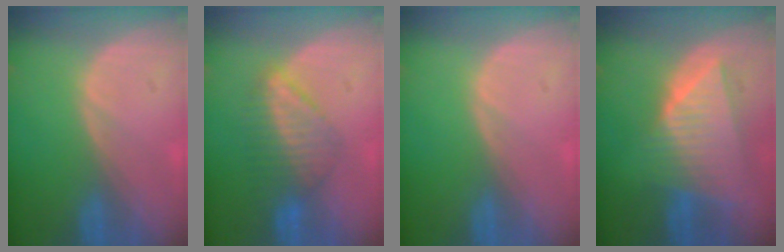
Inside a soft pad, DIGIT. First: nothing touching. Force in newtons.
{"total": 6.3, "press": 6.1, "slide": 1.4}
{"total": 0.0}
{"total": 9.2, "press": 8.2, "slide": 4.2}